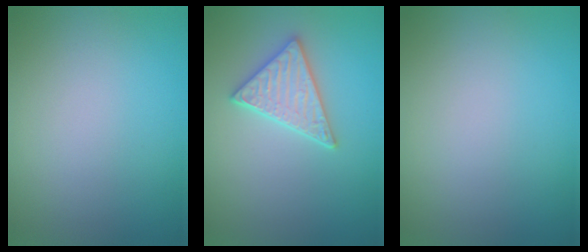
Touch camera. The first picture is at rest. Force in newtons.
{"total": 3.0, "press": 2.9, "slide": 0.7}
{"total": 0.0}